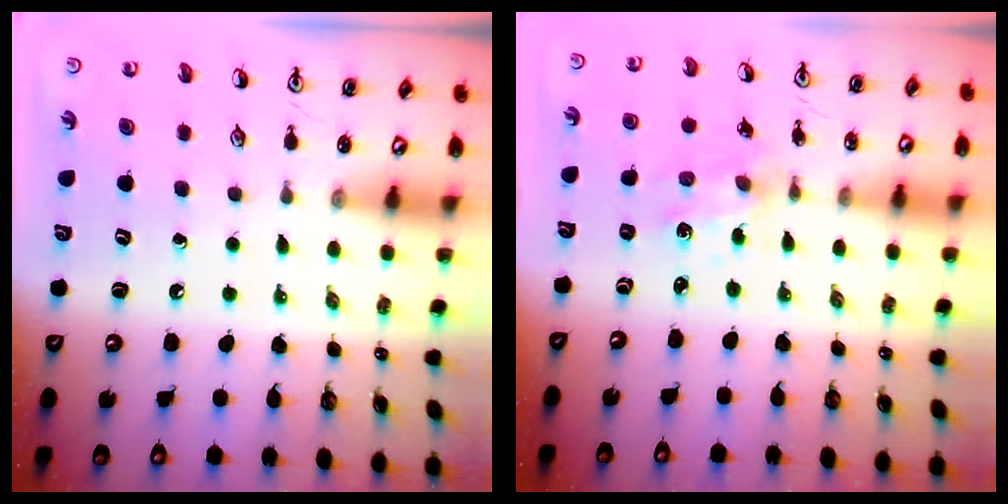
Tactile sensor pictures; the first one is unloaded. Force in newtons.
{"total": 1.3, "press": 1.3, "slide": 0.3}